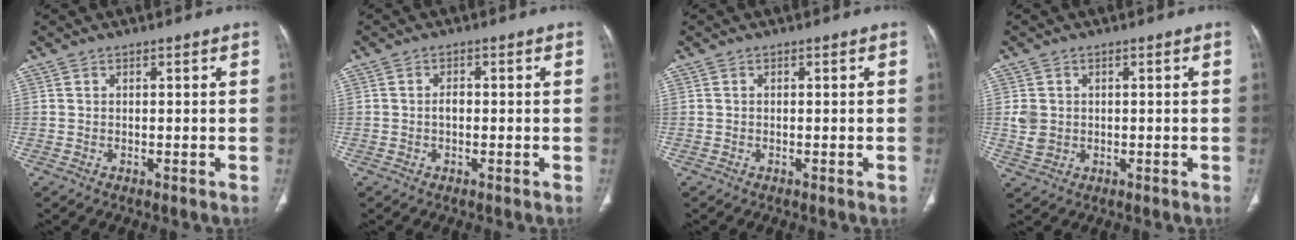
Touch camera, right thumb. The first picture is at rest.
{"total": 1.6, "force": [-0.3, 1.0, 1.2], "torque": [-0.016, 0.004, -0.006]}
{"total": 0.5, "force": [-0.3, 0.2, 0.4], "torque": [-0.004, 0.000, -0.005]}
{"total": 3.7, "force": [0.2, 3.2, 1.8], "torque": [-0.030, 0.000, 0.012]}